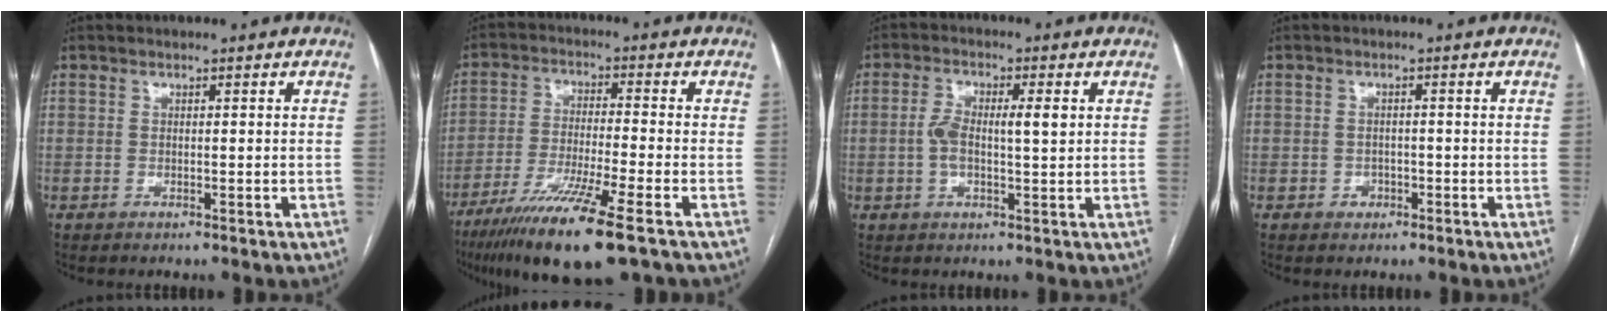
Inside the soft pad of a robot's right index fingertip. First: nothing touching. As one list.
[{"total": 13.7, "force": [-8.5, -0.2, 10.7], "torque": [-0.211, -0.038, -0.148]}, {"total": 5.8, "force": [0.7, 1.7, 5.5], "torque": [-0.114, 0.019, 0.013]}, {"total": 1.6, "force": [-0.8, 1.3, 0.4], "torque": [-0.003, 0.007, -0.008]}]